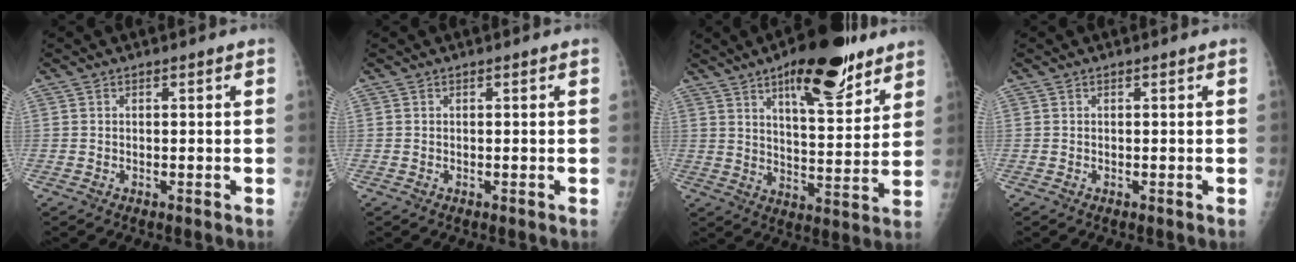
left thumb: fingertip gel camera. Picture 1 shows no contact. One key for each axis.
{"total": 0.0}
{"total": 17.0, "fx": 10.5, "fy": 5.9, "fz": 12.1, "tx": -0.140, "ty": -0.053, "tz": 0.159}
{"total": 0.0}